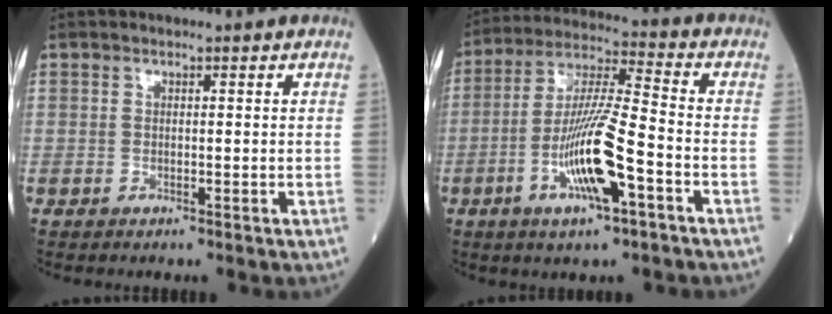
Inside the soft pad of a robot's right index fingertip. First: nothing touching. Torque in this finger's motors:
{"motor_torque": [0.56, -0.31, 0.33, 0.21]}